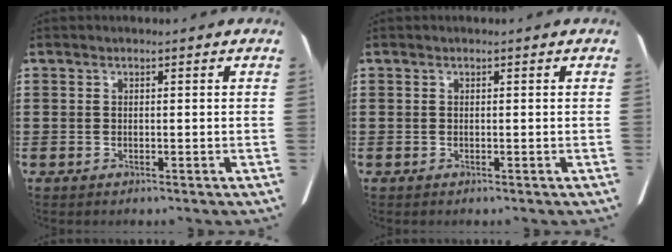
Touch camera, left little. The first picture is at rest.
{"total": 0.0}